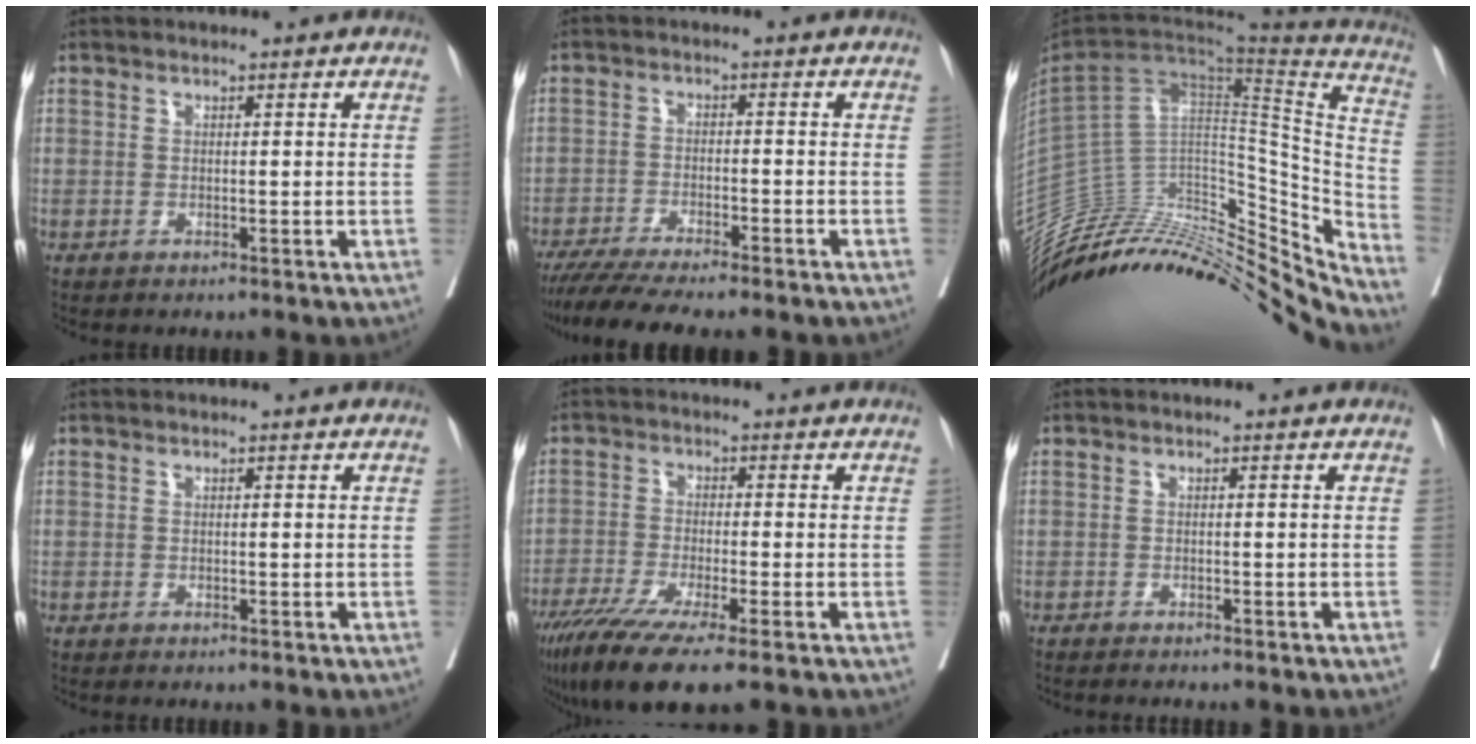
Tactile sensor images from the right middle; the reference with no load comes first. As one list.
[{"total": 10.3, "force": [-8.7, 0.6, 5.5], "torque": [-0.080, -0.020, -0.137]}, {"total": 35.3, "force": [-31.0, 11.5, 12.5], "torque": [-0.166, 0.014, -0.431]}, {"total": 0.0}, {"total": 10.4, "force": [-7.0, 0.7, 7.7], "torque": [-0.129, -0.027, -0.117]}, {"total": 1.5, "force": [-1.4, 0.0, 0.5], "torque": [-0.009, -0.002, -0.019]}]